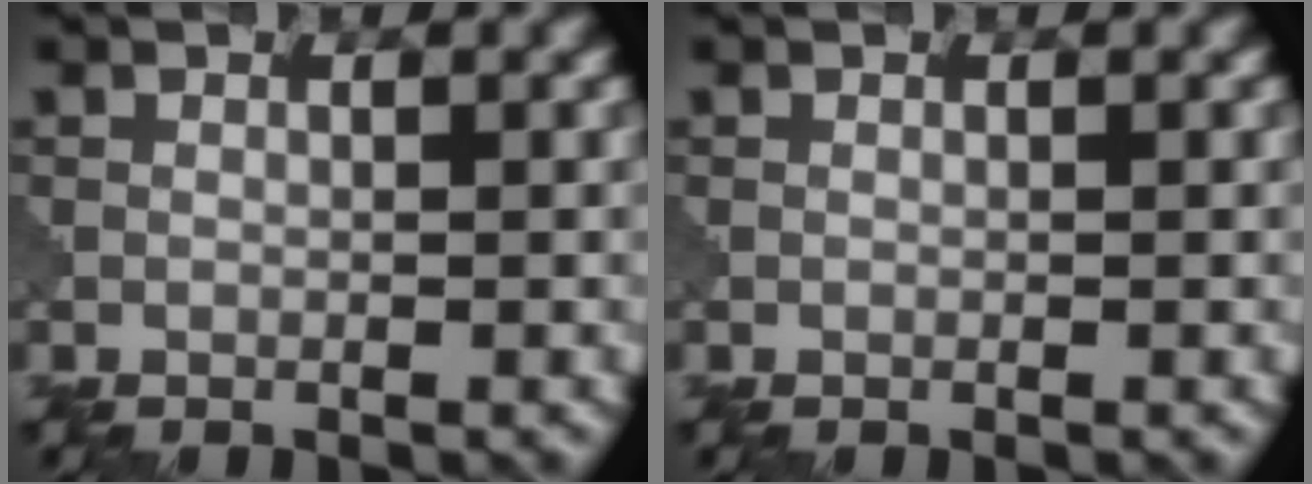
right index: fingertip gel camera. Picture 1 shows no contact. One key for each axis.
{"total": 0.0}